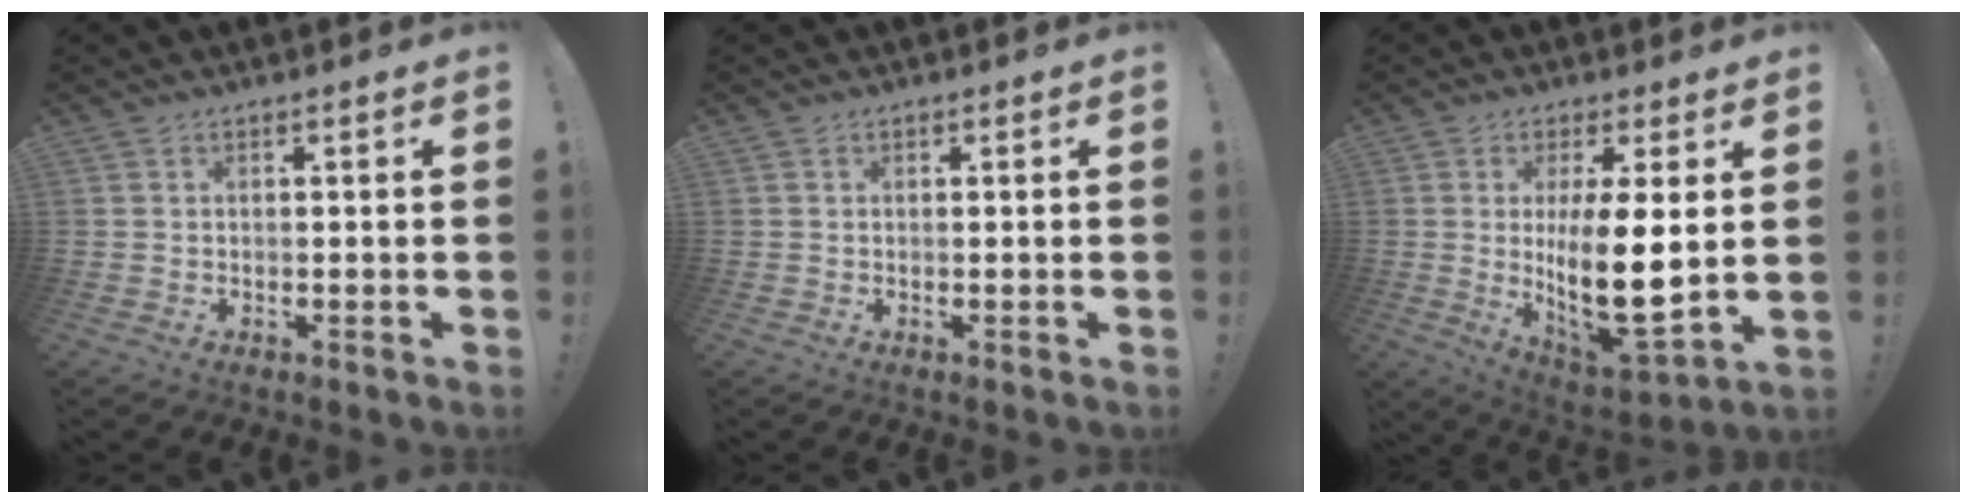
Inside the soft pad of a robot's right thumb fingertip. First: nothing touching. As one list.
[{"total": 0.0}, {"total": 16.3, "force": [1.6, 6.4, 14.9], "torque": [-0.243, -0.031, 0.033]}]